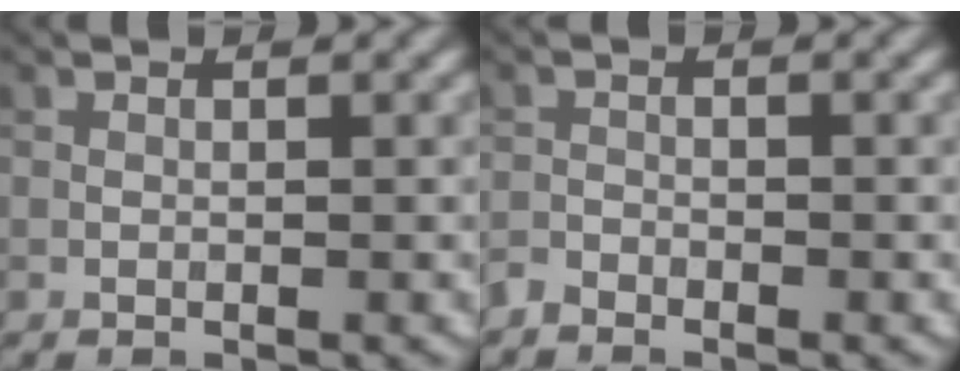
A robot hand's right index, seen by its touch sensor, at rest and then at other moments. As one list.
[{"total": 1.2, "force": [-1.2, 0.3, 0.2], "torque": [-0.003, 0.002, -0.027]}]